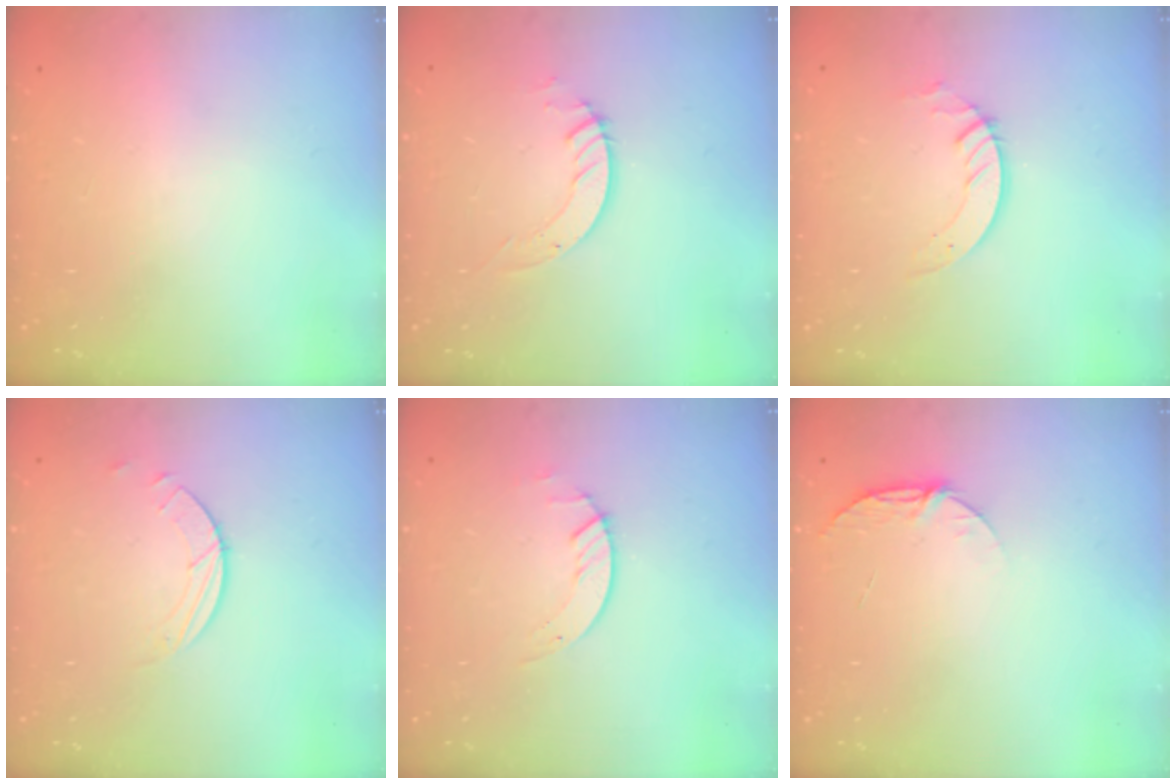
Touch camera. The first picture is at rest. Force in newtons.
{"total": 3.6, "press": 3.6, "slide": 0.1}
{"total": 3.3, "press": 3.3, "slide": 0.2}
{"total": 2.0, "press": 2.0, "slide": 0.2}
{"total": 1.2, "press": 1.1, "slide": 0.2}
{"total": 5.6, "press": 5.6, "slide": 0.6}